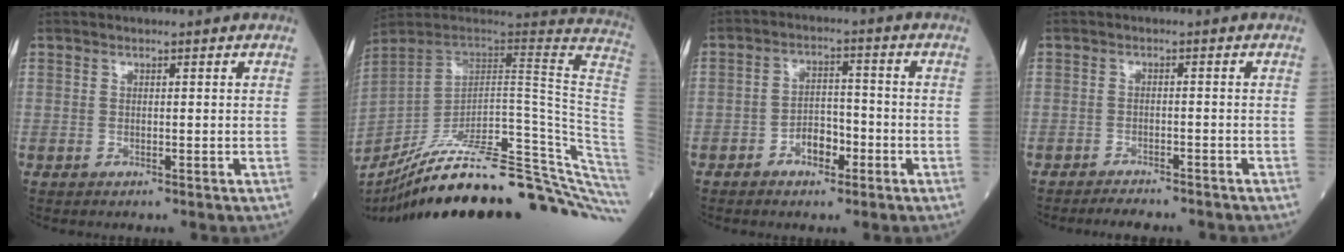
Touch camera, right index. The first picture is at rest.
{"total": 36.1, "force": [-29.2, 1.7, 21.3], "torque": [-0.183, -0.039, -0.407]}
{"total": 4.6, "force": [-2.4, 2.5, 2.9], "torque": [-0.050, 0.014, -0.045]}
{"total": 4.8, "force": [-4.5, 0.8, 1.4], "torque": [-0.018, -0.007, -0.067]}